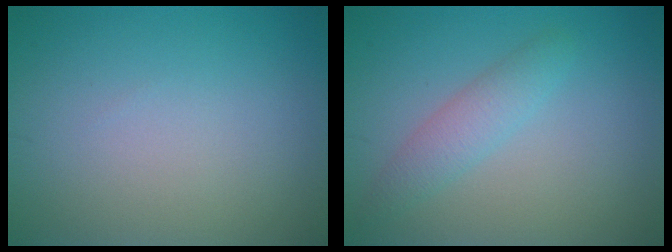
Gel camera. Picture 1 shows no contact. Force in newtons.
{"total": 2.3, "press": 2.3, "slide": 0.1}